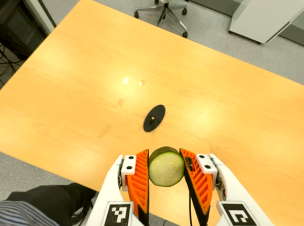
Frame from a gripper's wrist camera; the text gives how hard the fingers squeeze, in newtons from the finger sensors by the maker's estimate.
{"total": 11.4, "left": 10.6, "right": 12.2}